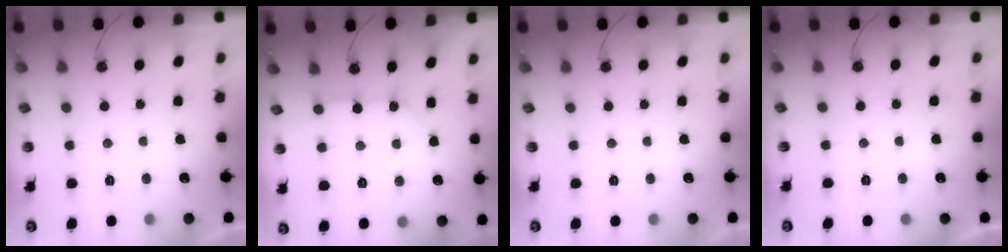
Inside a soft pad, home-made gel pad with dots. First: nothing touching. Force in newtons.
{"total": 5.3, "press": 5.3, "slide": 0.4}
{"total": 0.0}
{"total": 0.0}